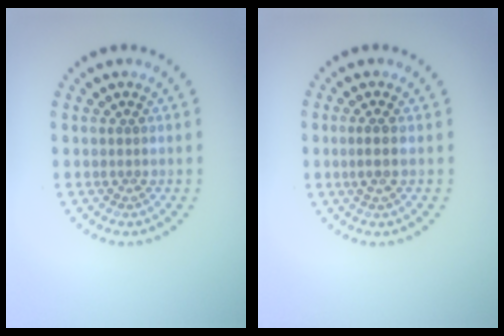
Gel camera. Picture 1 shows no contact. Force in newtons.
{"total": 1.7, "press": 1.3, "slide": 1.0}